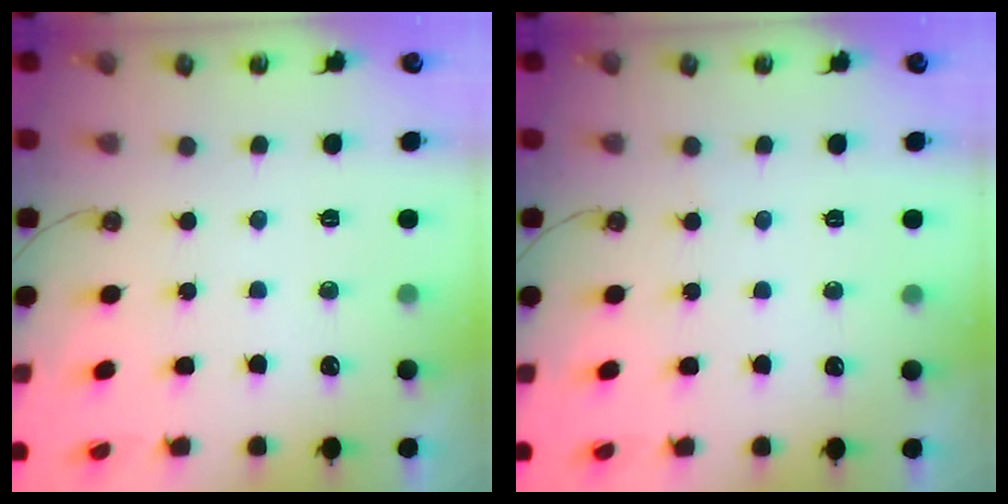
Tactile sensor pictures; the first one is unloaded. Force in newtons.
{"total": 3.5, "press": 3.4, "slide": 0.3}